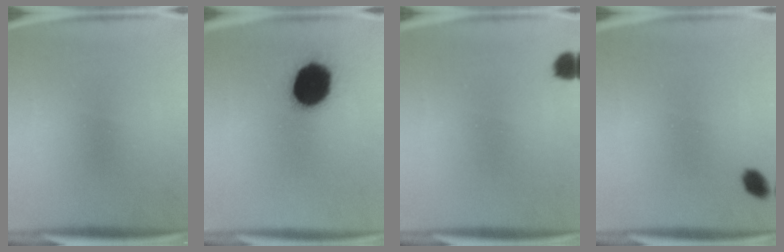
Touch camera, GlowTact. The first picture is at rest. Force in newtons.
{"total": 17.4}
{"total": 2.8}
{"total": 2.5}